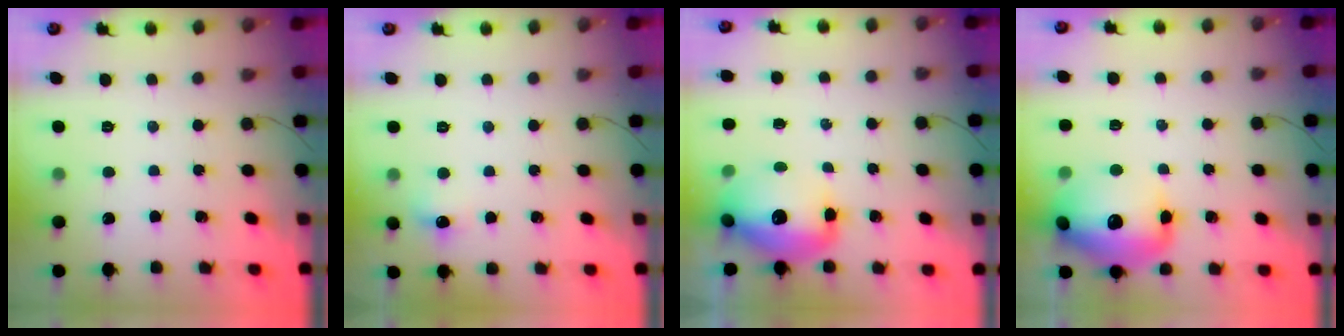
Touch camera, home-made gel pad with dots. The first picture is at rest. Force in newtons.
{"total": 6.4, "press": 6.2, "slide": 1.6}
{"total": 13.2, "press": 12.8, "slide": 3.2}
{"total": 17.8, "press": 17.5, "slide": 3.4}